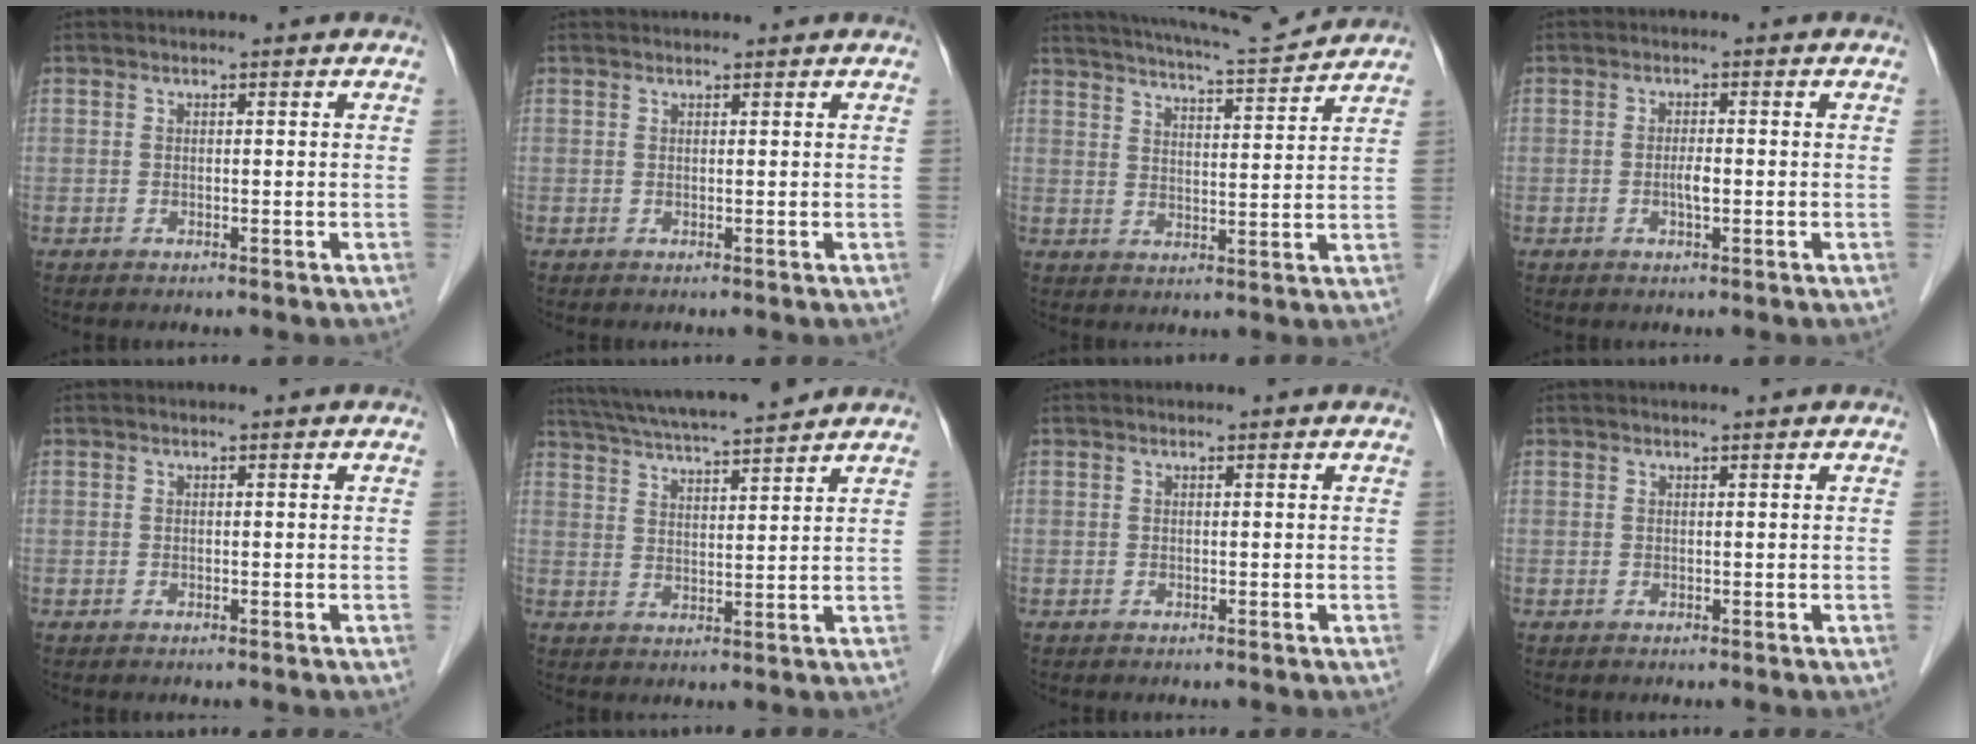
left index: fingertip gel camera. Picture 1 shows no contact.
{"total": 1.9, "force": [1.8, 0.1, 0.5], "torque": [-0.007, 0.024, 0.027]}
{"total": 11.6, "force": [11.1, -0.2, 3.5], "torque": [-0.064, 0.003, 0.159]}
{"total": 1.8, "force": [-0.5, 0.3, 1.7], "torque": [-0.033, -0.001, -0.009]}
{"total": 0.0}
{"total": 13.2, "force": [11.8, 0.2, 5.9], "torque": [-0.109, 0.022, 0.185]}
{"total": 0.0}
{"total": 0.8, "force": [0.7, -0.1, 0.4], "torque": [-0.006, 0.005, 0.013]}